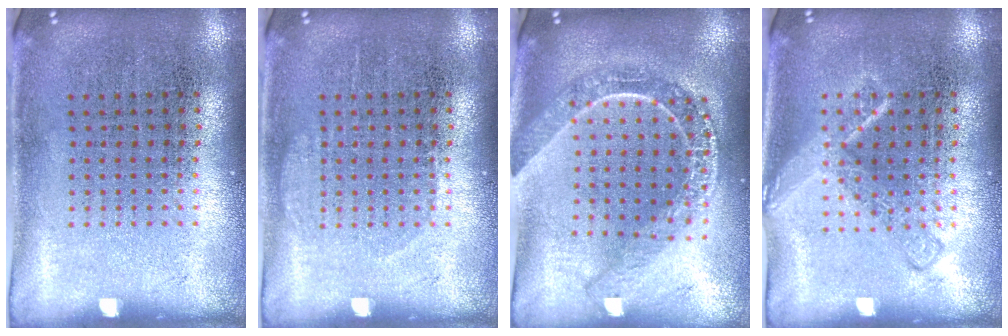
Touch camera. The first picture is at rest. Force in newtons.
{"total": 0.9, "press": 0.9, "slide": 0.3}
{"total": 2.2, "press": 1.8, "slide": 1.2}
{"total": 2.3, "press": 2.3, "slide": 0.3}